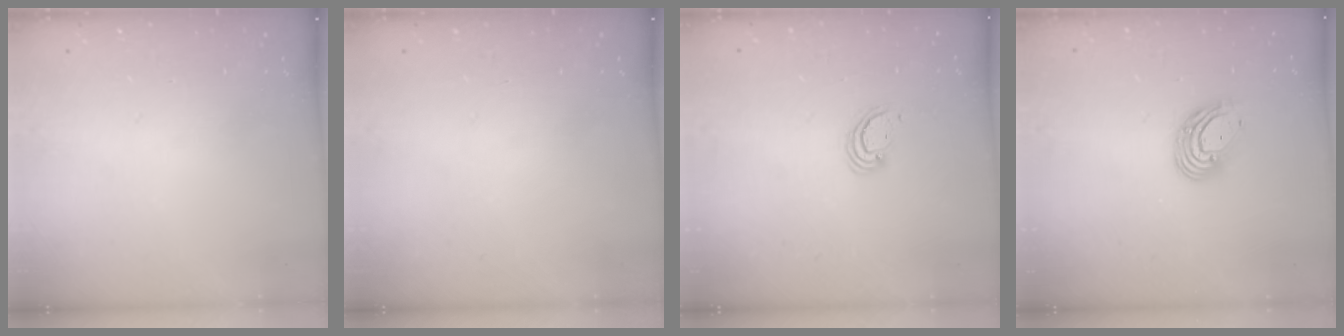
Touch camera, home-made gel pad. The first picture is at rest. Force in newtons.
{"total": 0.0}
{"total": 2.6, "press": 2.5, "slide": 0.3}
{"total": 10.7, "press": 10.5, "slide": 2.2}